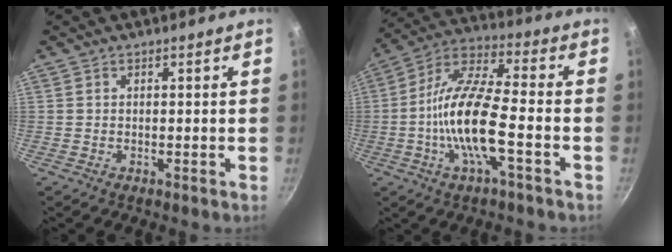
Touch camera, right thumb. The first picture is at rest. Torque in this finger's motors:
{"motor_torque": [0.44, 0.28, 1.63, -0.08, 0.62]}